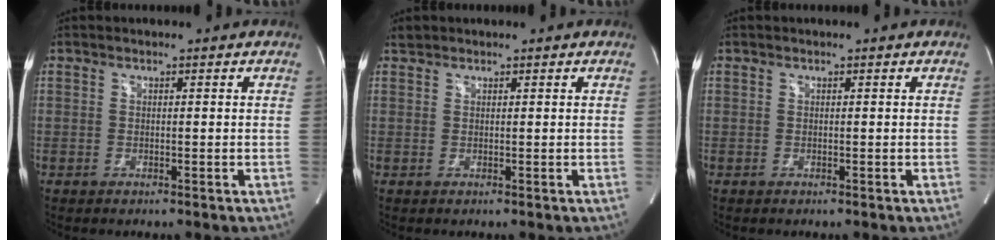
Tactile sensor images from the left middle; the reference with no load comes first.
{"total": 0.9, "force": [0.8, 0.3, 0.0], "torque": [-0.005, 0.008, 0.016]}
{"total": 0.0}